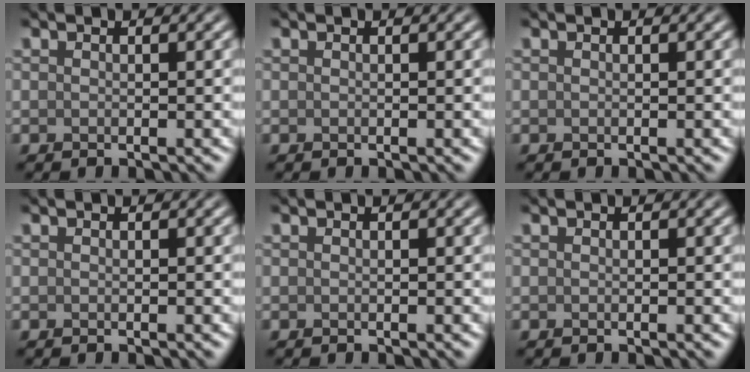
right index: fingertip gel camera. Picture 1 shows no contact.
{"total": 0.0}
{"total": 0.0}
{"total": 0.0}
{"total": 0.0}
{"total": 0.0}